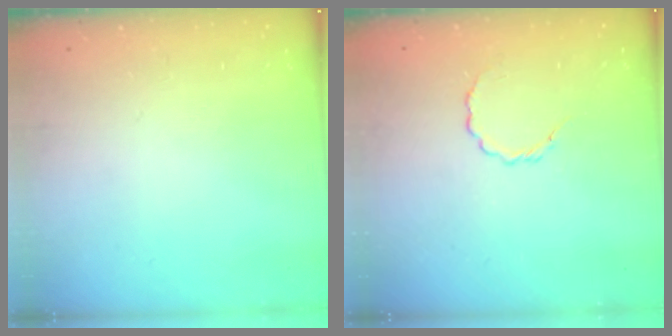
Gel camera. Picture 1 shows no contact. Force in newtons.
{"total": 2.9, "press": 2.7, "slide": 1.0}